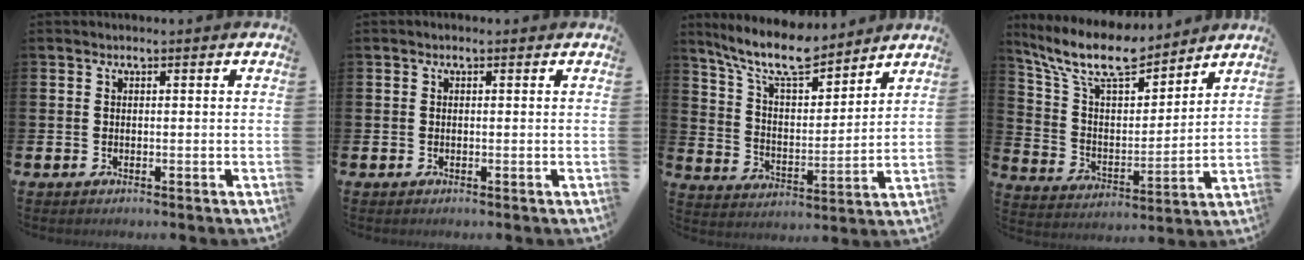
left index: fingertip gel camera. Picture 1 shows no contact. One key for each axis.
{"total": 0.0}
{"total": 10.4, "fx": 9.1, "fy": 2.5, "fz": 4.4, "tx": -0.118, "ty": -0.047, "tz": 0.161}
{"total": 11.4, "fx": 9.9, "fy": 3.0, "fz": 4.7, "tx": -0.132, "ty": -0.055, "tz": 0.175}